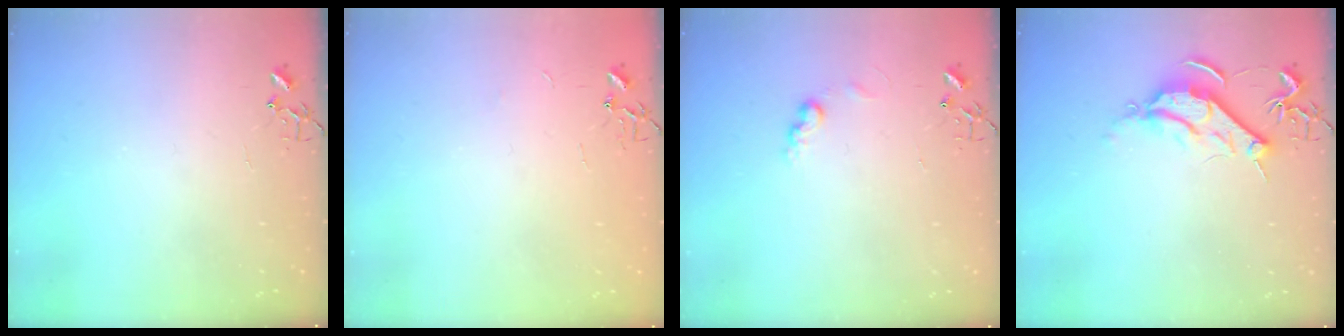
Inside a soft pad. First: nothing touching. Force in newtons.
{"total": 2.4, "press": 2.4, "slide": 0.3}
{"total": 6.4, "press": 6.4, "slide": 0.5}
{"total": 9.1, "press": 9.0, "slide": 0.8}